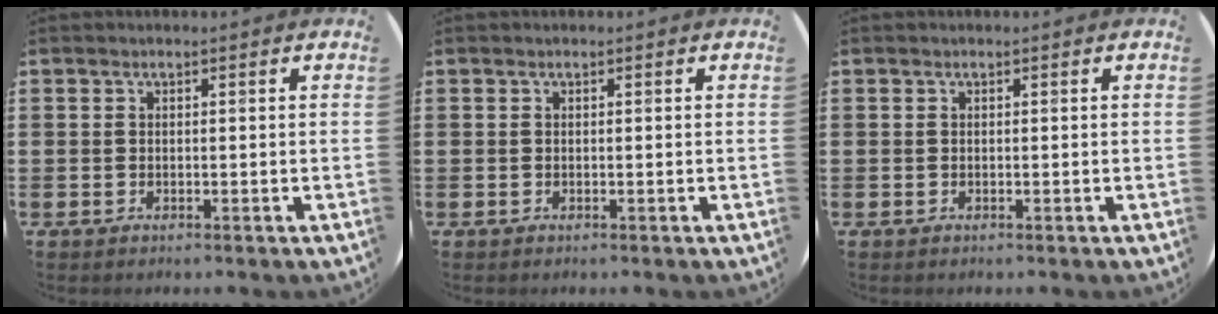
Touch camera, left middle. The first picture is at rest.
{"total": 0.0}
{"total": 0.0}